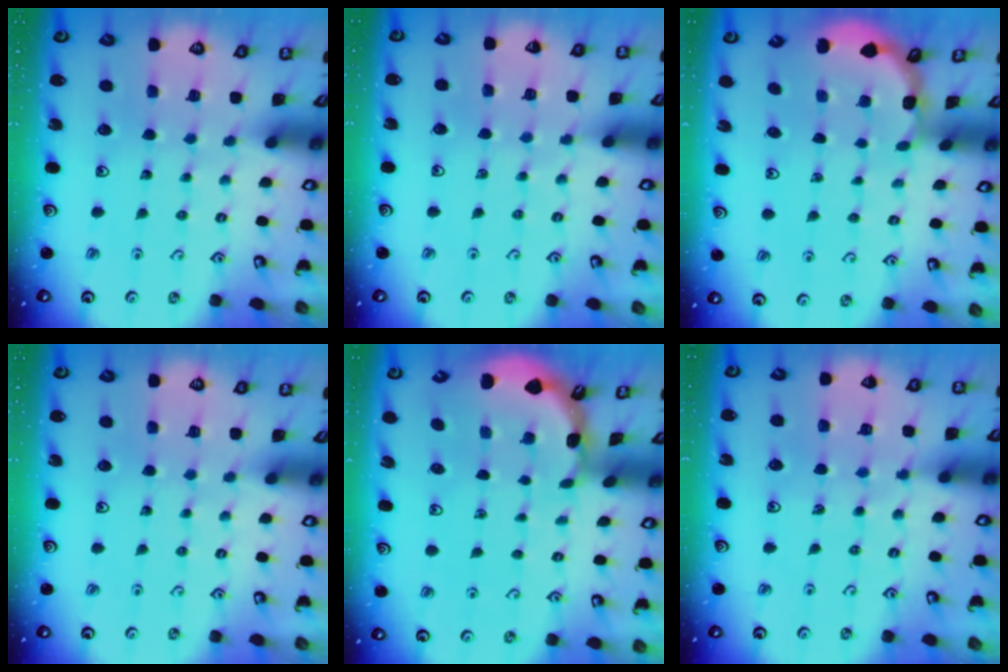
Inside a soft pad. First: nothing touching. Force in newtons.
{"total": 3.0, "press": 3.0, "slide": 0.5}
{"total": 1.9, "press": 1.9, "slide": 0.1}
{"total": 0.0}
{"total": 1.6, "press": 1.6, "slide": 0.1}
{"total": 4.9, "press": 4.7, "slide": 1.6}